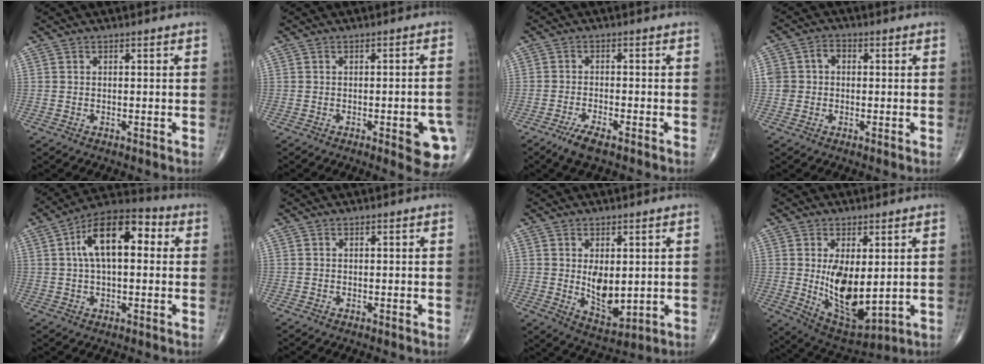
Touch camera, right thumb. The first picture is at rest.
{"total": 8.9, "force": [-3.1, 2.4, 7.9], "torque": [-0.079, 0.004, -0.033]}
{"total": 4.1, "force": [-2.8, 0.8, 2.8], "torque": [-0.066, 0.002, -0.053]}
{"total": 4.5, "force": [0.2, 4.0, 2.2], "torque": [-0.026, 0.019, 0.002]}
{"total": 14.4, "force": [2.8, 7.2, 12.2], "torque": [-0.194, 0.030, 0.038]}
{"total": 0.0}
{"total": 8.4, "force": [0.6, 4.7, 7.0], "torque": [-0.091, -0.020, 0.029]}
{"total": 14.2, "force": [0.7, 7.5, 12.0], "torque": [-0.176, -0.024, 0.036]}